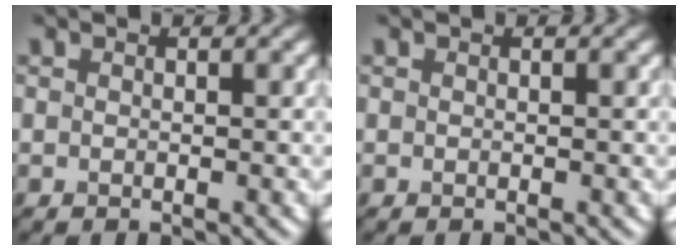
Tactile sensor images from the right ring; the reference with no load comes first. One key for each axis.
{"total": 0.0}